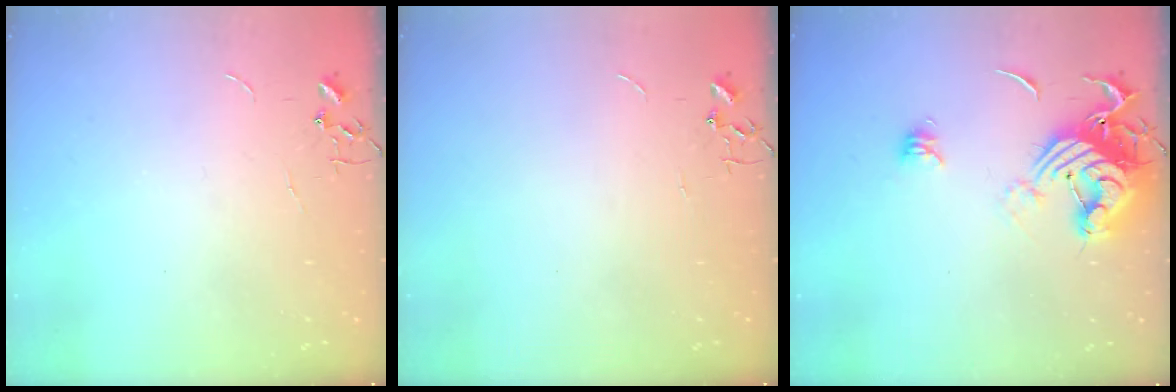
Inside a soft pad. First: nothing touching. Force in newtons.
{"total": 0.0}
{"total": 14.8, "press": 14.7, "slide": 1.4}